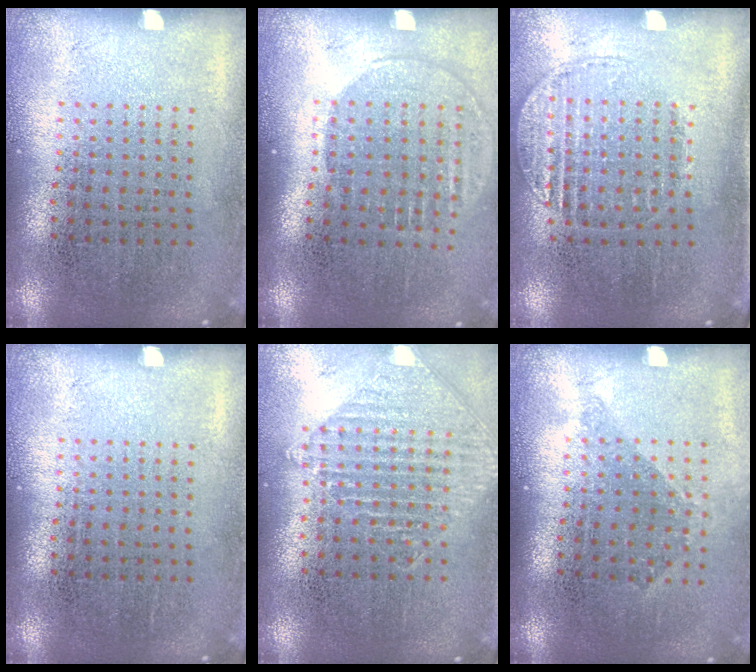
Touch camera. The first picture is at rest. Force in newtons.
{"total": 1.5, "press": 1.2, "slide": 0.8}
{"total": 1.2, "press": 1.1, "slide": 0.4}
{"total": 0.0}
{"total": 1.0, "press": 1.0, "slide": 0.1}
{"total": 1.1, "press": 0.9, "slide": 0.7}